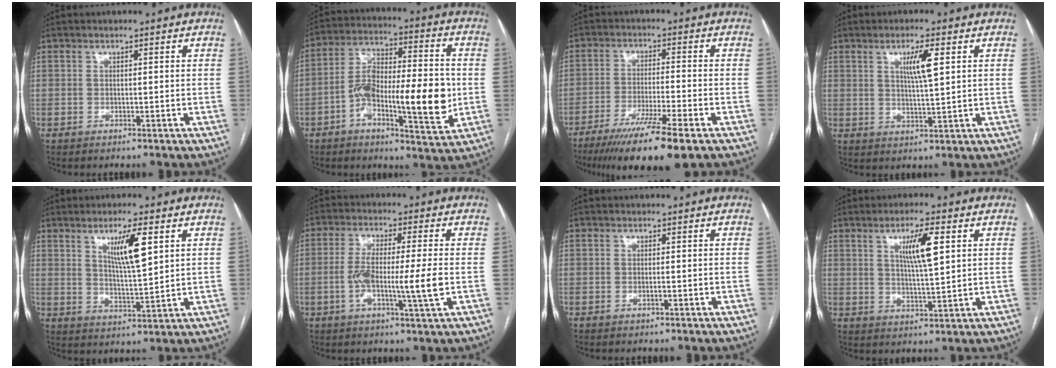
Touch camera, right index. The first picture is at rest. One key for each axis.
{"total": 16.2, "fx": -3.3, "fy": 4.3, "fz": 15.3, "tx": -0.260, "ty": 0.016, "tz": -0.055}
{"total": 12.1, "fx": -8.2, "fy": -0.5, "fz": 8.9, "tx": -0.145, "ty": -0.034, "tz": -0.133}
{"total": 5.3, "fx": 1.9, "fy": 0.3, "fz": 4.9, "tx": -0.086, "ty": -0.002, "tz": 0.032}
{"total": 7.7, "fx": 3.2, "fy": 0.6, "fz": 6.9, "tx": -0.123, "ty": -0.007, "tz": 0.057}
{"total": 9.5, "fx": -1.6, "fy": 0.1, "fz": 9.4, "tx": -0.173, "ty": -0.002, "tz": -0.034}
{"total": 0.6, "fx": -0.2, "fy": 0.0, "fz": 0.5, "tx": -0.011, "ty": 0.000, "tz": -0.002}
{"total": 7.1, "fx": 2.5, "fy": 0.6, "fz": 6.6, "tx": -0.118, "ty": -0.001, "tz": 0.043}